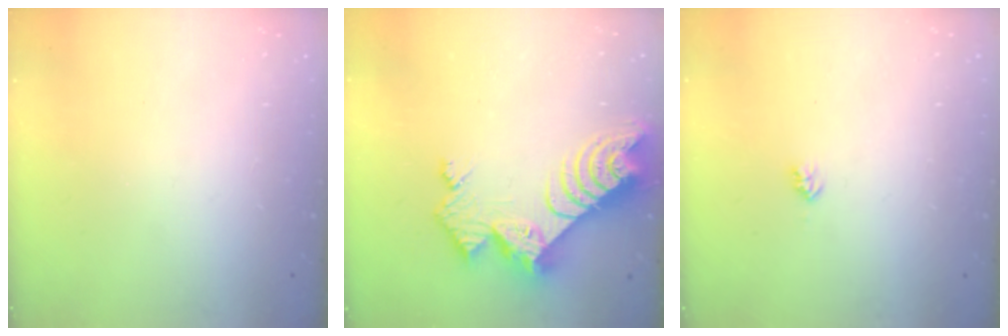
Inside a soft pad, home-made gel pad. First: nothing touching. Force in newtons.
{"total": 11.6, "press": 11.5, "slide": 1.1}
{"total": 3.0, "press": 2.9, "slide": 0.4}